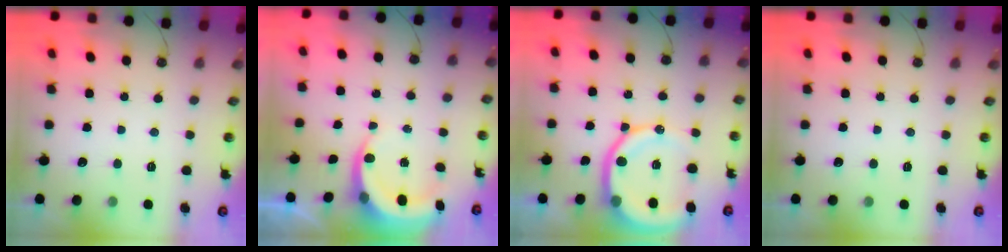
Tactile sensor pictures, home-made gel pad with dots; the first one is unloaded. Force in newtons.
{"total": 4.6, "press": 4.6, "slide": 0.1}
{"total": 15.4, "press": 15.2, "slide": 2.1}
{"total": 0.0}